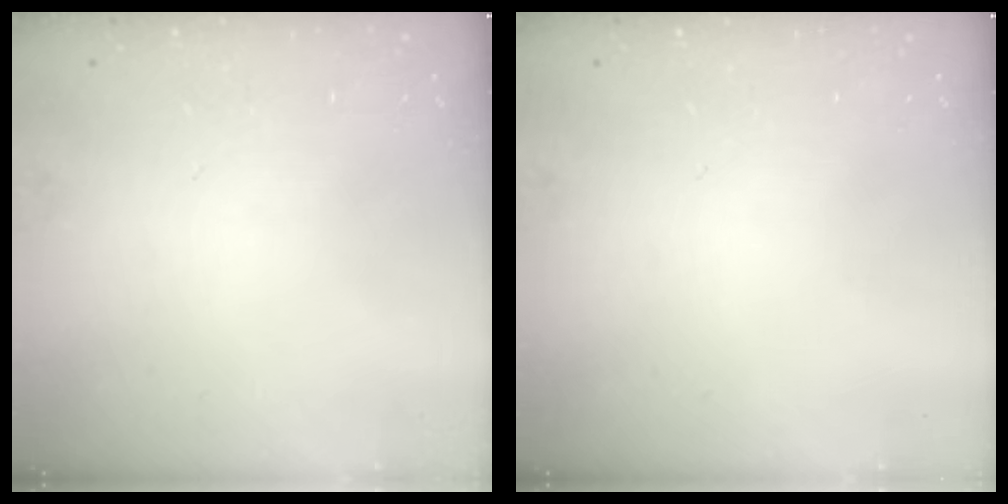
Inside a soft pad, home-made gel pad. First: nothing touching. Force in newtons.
{"total": 0.0}